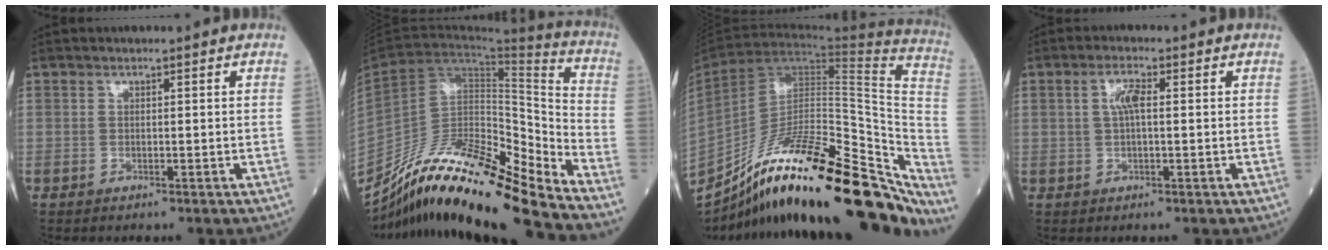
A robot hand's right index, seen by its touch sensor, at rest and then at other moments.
{"total": 20.6, "force": [-17.7, 1.0, 10.6], "torque": [-0.201, 0.010, -0.322]}
{"total": 32.1, "force": [-24.4, 6.7, 19.8], "torque": [-0.229, -0.009, -0.366]}
{"total": 2.9, "force": [0.5, 0.6, 2.8], "torque": [-0.058, 0.008, 0.011]}